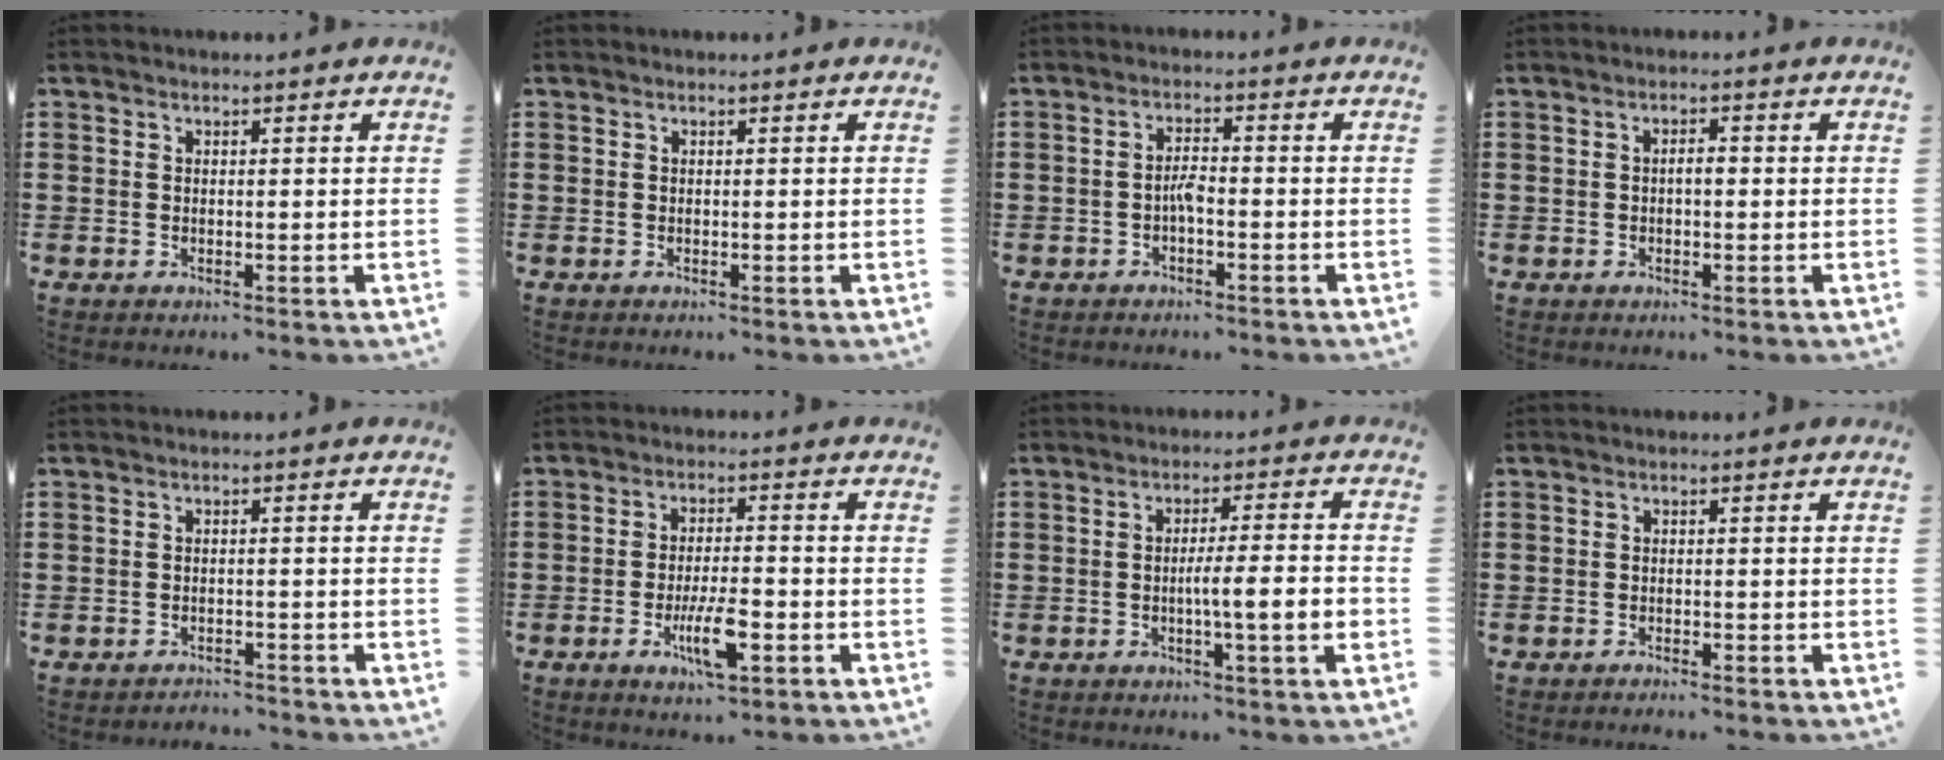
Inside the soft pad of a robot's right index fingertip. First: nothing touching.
{"total": 0.0}
{"total": 2.5, "force": [-1.0, 0.5, 2.3], "torque": [-0.050, 0.002, -0.022]}
{"total": 1.7, "force": [-0.2, 0.6, 1.6], "torque": [-0.030, 0.002, -0.005]}
{"total": 1.8, "force": [-1.8, 0.2, 0.0], "torque": [-0.006, 0.000, -0.040]}
{"total": 7.1, "force": [-2.9, 1.9, 6.3], "torque": [-0.127, -0.011, -0.052]}
{"total": 6.6, "force": [-1.5, 0.3, 6.4], "torque": [-0.108, -0.004, -0.029]}
{"total": 0.9, "force": [-0.9, 0.0, 0.1], "torque": [-0.005, 0.000, -0.019]}